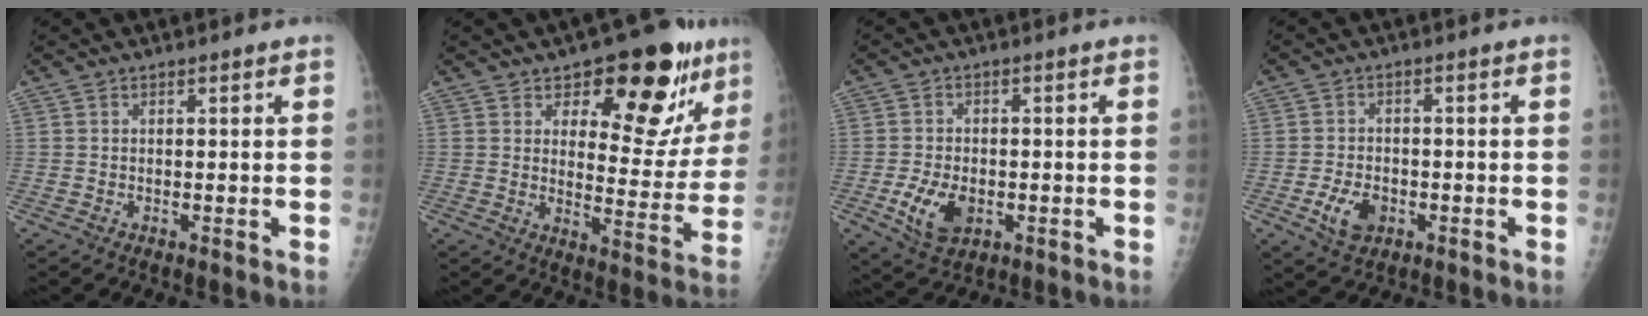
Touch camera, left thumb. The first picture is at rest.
{"total": 17.0, "force": [10.0, 8.1, 11.1], "torque": [-0.077, -0.058, 0.140]}
{"total": 7.6, "force": [-2.4, 4.9, 5.3], "torque": [-0.092, -0.001, -0.034]}
{"total": 5.8, "force": [-2.3, 3.9, 3.5], "torque": [-0.058, 0.005, -0.037]}